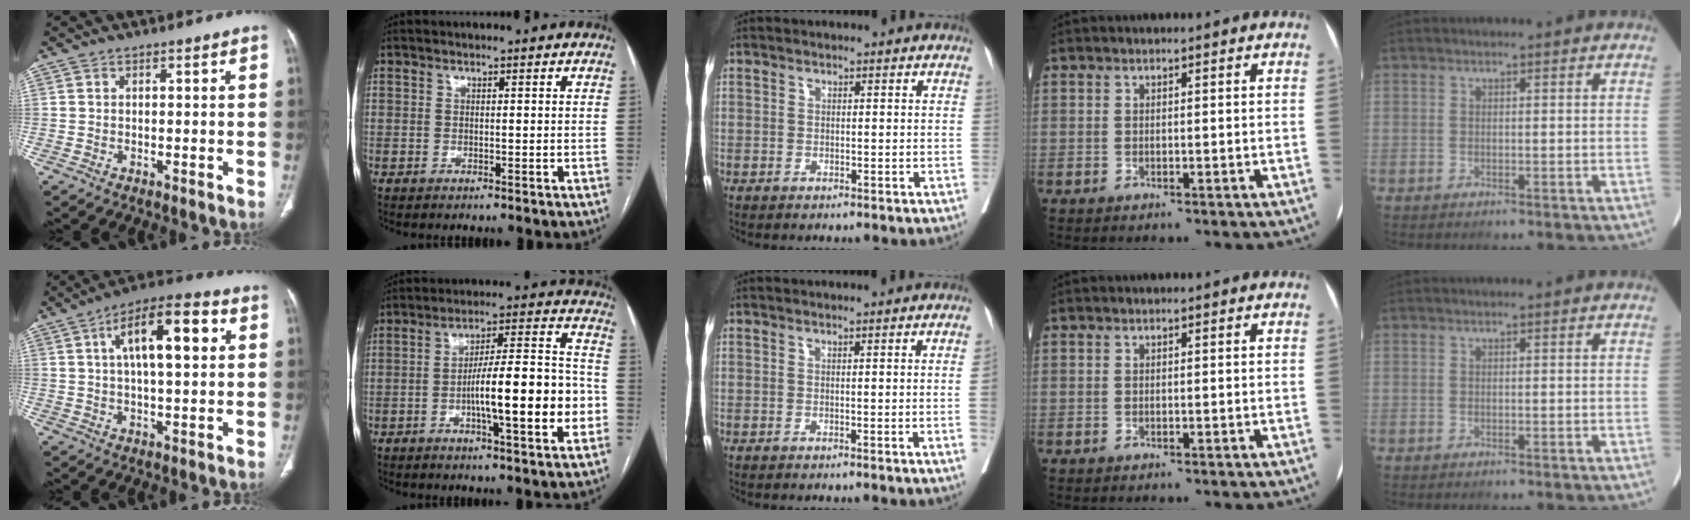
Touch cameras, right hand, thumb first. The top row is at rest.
{"thumb": {"total": 14.3, "force": [3.9, 5.2, 12.8], "torque": [-0.196, 0.015, 0.056]}, "index": {"total": 15.3, "force": [-3.8, 2.1, 14.7], "torque": [-0.229, 0.016, -0.057]}, "middle": {"total": 1.5, "force": [-0.2, -0.7, 1.3], "torque": [-0.015, -0.005, -0.002]}}